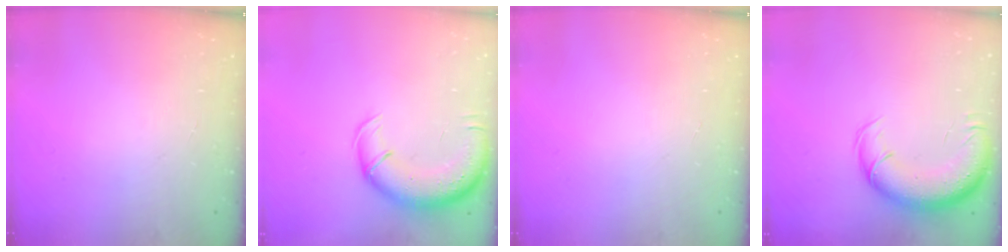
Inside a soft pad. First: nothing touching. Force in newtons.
{"total": 13.4, "press": 12.9, "slide": 3.5}
{"total": 0.0}
{"total": 13.8, "press": 13.2, "slide": 4.1}